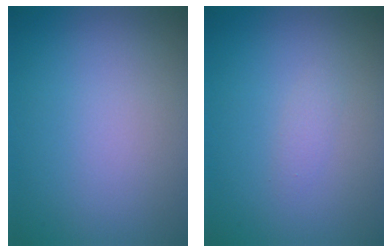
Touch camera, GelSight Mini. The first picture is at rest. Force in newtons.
{"total": 0.7, "press": 0.7, "slide": 0.0}